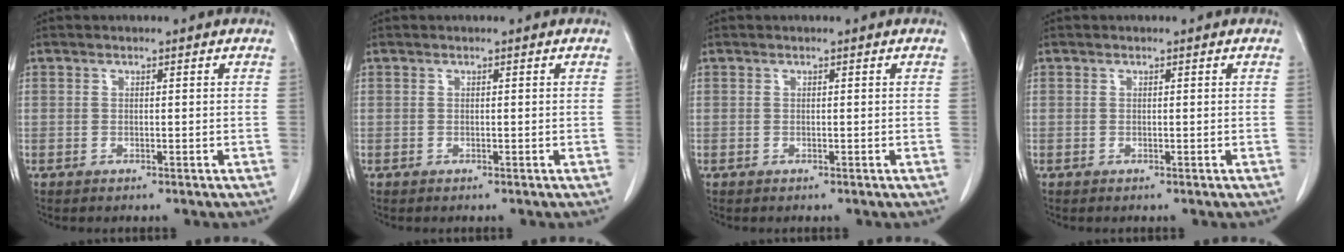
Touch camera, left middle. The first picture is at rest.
{"total": 0.0}
{"total": 0.0}
{"total": 0.0}